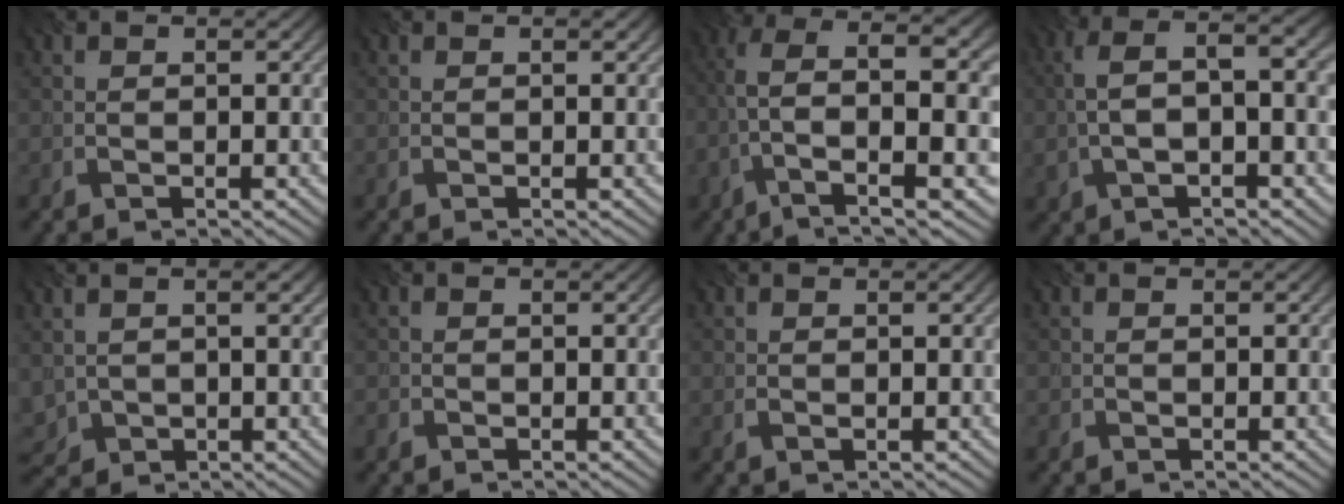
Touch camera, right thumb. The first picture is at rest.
{"total": 0.6, "force": [0.4, 0.1, 0.5], "torque": [-0.006, 0.000, 0.007]}
{"total": 11.8, "force": [1.1, 3.9, 11.1], "torque": [-0.219, 0.014, 0.023]}
{"total": 9.9, "force": [0.0, 3.7, 9.2], "torque": [-0.190, 0.016, -0.005]}
{"total": 4.0, "force": [1.2, 2.9, 2.4], "torque": [-0.069, -0.007, 0.025]}
{"total": 0.7, "force": [-0.6, 0.5, 0.0], "torque": [-0.003, -0.002, -0.012]}
{"total": 0.6, "force": [-0.1, 0.3, 0.5], "torque": [-0.013, -0.002, -0.002]}
{"total": 0.0}